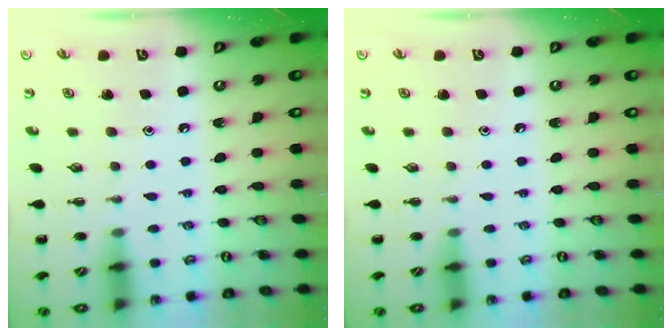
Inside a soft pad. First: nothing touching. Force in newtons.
{"total": 0.0}